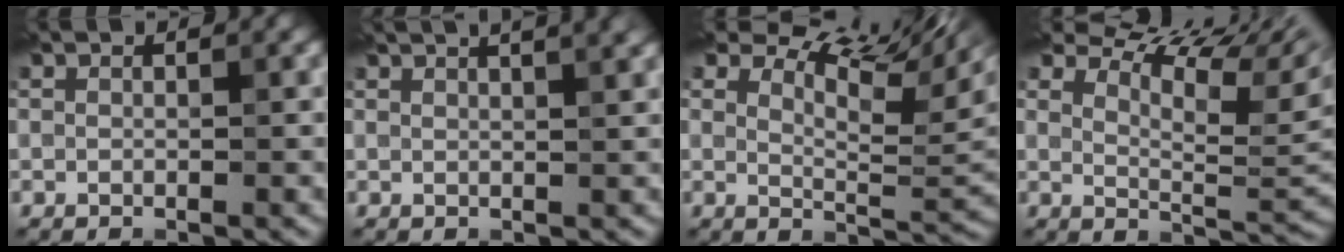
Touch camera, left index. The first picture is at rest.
{"total": 7.3, "force": [4.6, 3.2, 4.8], "torque": [-0.024, 0.055, 0.025]}
{"total": 11.2, "force": [7.4, 3.5, 7.6], "torque": [-0.128, 0.017, 0.112]}
{"total": 12.8, "force": [8.3, 4.8, 8.5], "torque": [-0.149, 0.030, 0.119]}